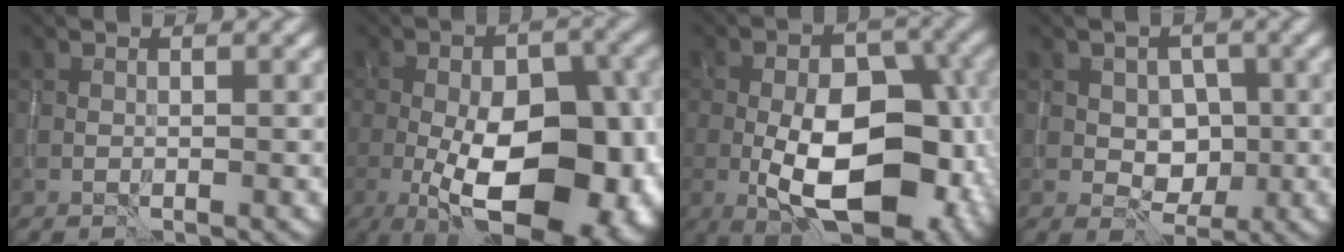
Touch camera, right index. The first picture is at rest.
{"total": 15.4, "force": [-3.9, 7.5, 12.9], "torque": [-0.173, -0.008, -0.052]}
{"total": 12.1, "force": [-3.4, 6.1, 9.9], "torque": [-0.148, 0.002, -0.061]}
{"total": 3.1, "force": [-0.1, 2.5, 1.8], "torque": [-0.019, 0.000, -0.004]}